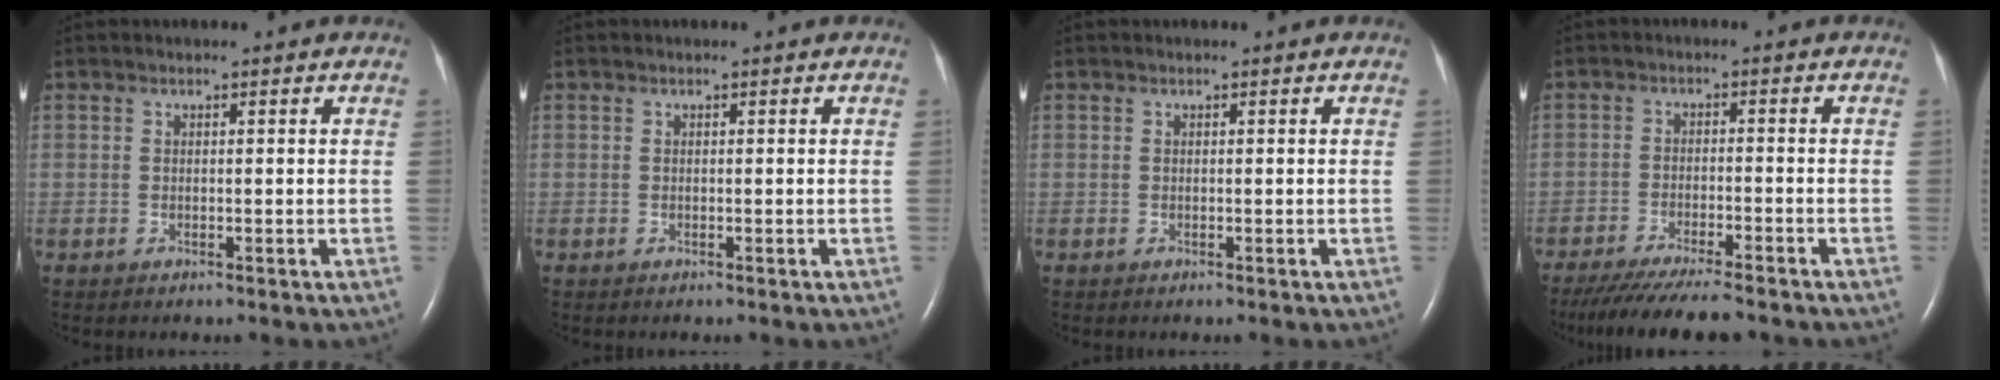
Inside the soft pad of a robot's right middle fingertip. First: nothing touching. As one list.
[{"total": 0.0}, {"total": 0.0}, {"total": 11.2, "force": [-9.8, 0.7, 5.5], "torque": [-0.082, -0.027, -0.151]}]